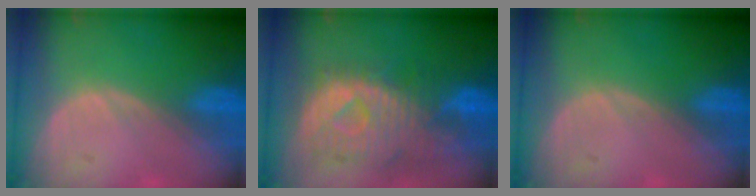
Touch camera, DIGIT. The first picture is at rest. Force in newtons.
{"total": 11.4, "press": 9.8, "slide": 5.8}
{"total": 0.0}